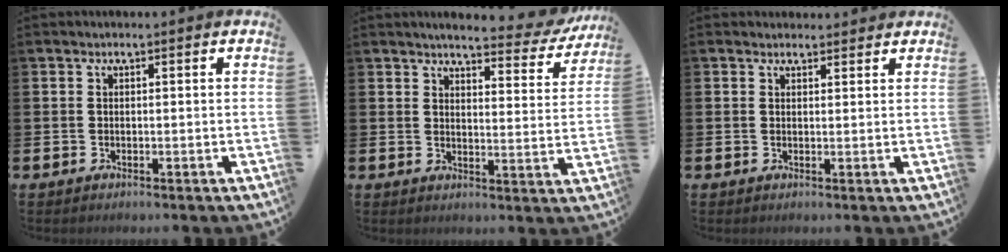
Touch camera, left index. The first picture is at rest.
{"total": 4.4, "force": [4.2, 0.7, 1.2], "torque": [-0.027, -0.031, 0.067]}
{"total": 1.5, "force": [1.4, 0.6, 0.0], "torque": [0.006, -0.001, 0.025]}